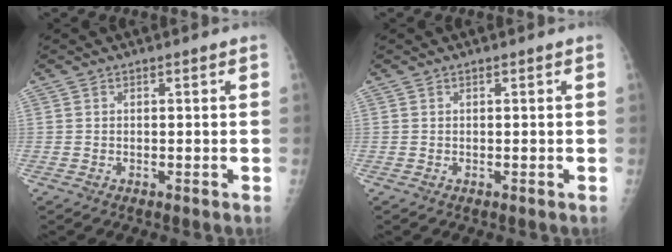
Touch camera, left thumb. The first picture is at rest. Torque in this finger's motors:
{"motor_torque": [0.00, 0.00, 0.00, 0.00, 0.00]}